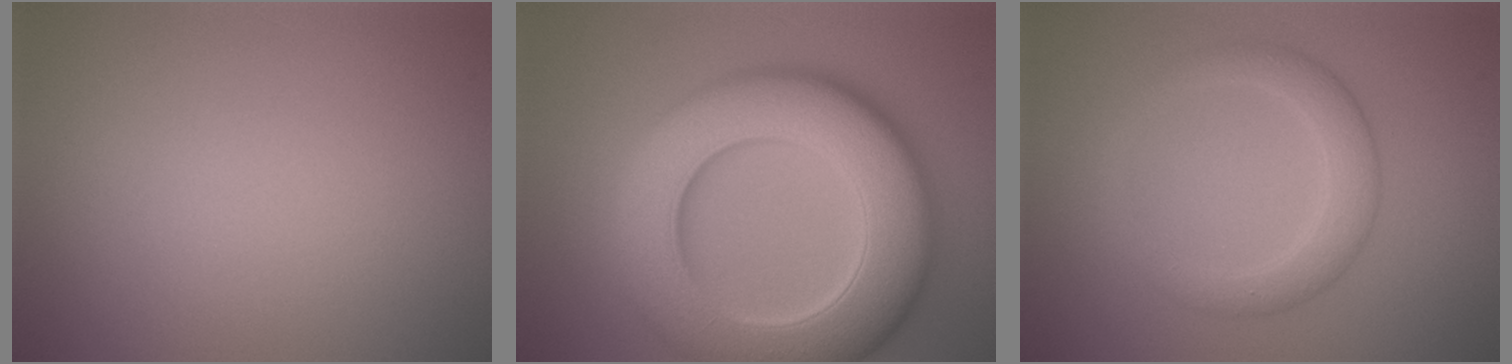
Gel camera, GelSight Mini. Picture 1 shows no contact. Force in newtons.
{"total": 12.5, "press": 12.5, "slide": 0.4}
{"total": 2.2, "press": 2.2, "slide": 0.2}